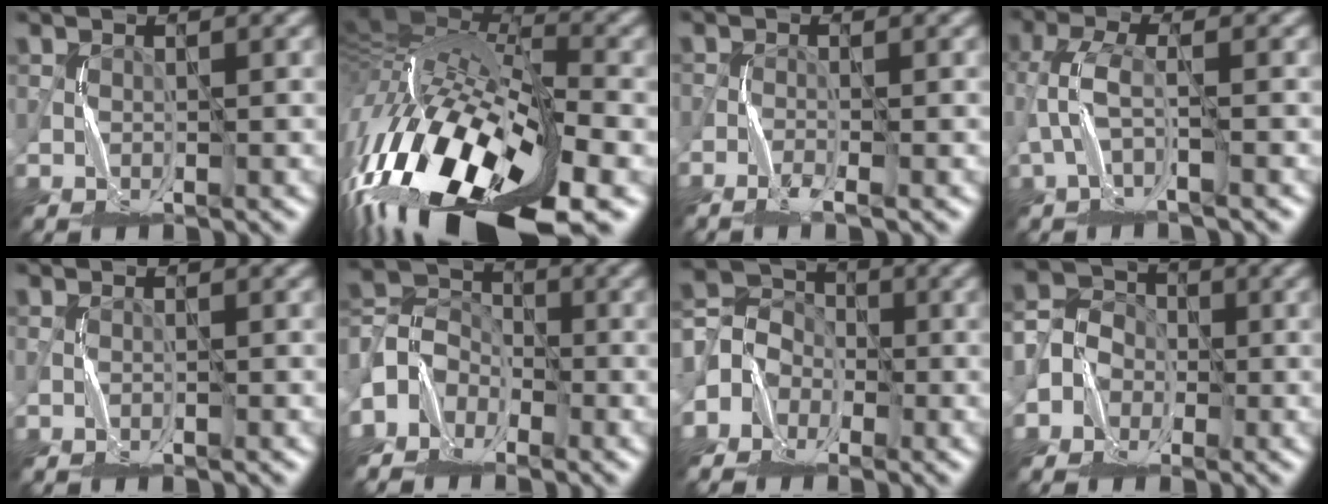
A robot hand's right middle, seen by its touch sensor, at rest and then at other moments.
{"total": 18.1, "force": [-8.5, 7.5, 14.1], "torque": [-0.272, -0.001, -0.152]}
{"total": 1.7, "force": [-1.6, 0.0, 0.7], "torque": [-0.018, -0.001, -0.036]}
{"total": 2.5, "force": [-1.3, 0.4, 2.2], "torque": [-0.050, 0.011, -0.031]}
{"total": 0.7, "force": [-0.7, -0.1, 0.1], "torque": [0.000, -0.001, -0.014]}
{"total": 4.0, "force": [-3.1, 2.5, 0.4], "torque": [-0.009, 0.007, -0.078]}
{"total": 3.6, "force": [-2.1, 2.9, 0.2], "torque": [0.003, 0.012, -0.057]}
{"total": 3.3, "force": [-1.7, 2.8, -0.1], "torque": [0.023, 0.016, -0.046]}